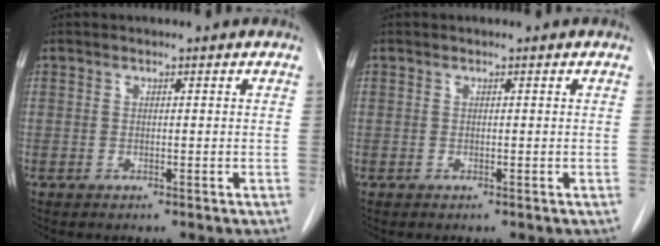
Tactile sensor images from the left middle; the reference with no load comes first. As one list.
[{"total": 0.0}]